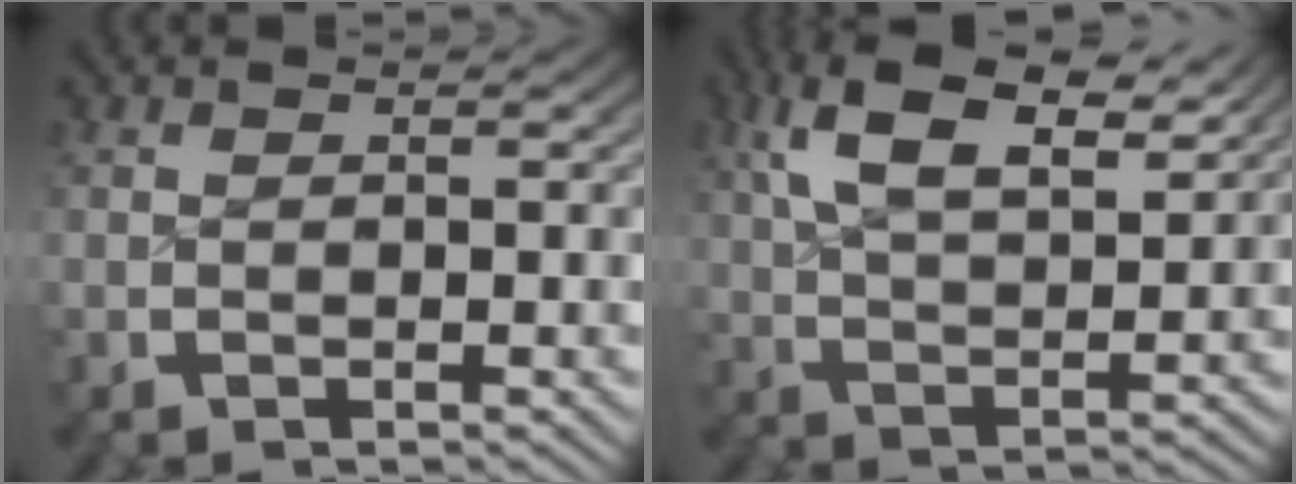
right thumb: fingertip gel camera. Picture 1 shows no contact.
{"total": 7.7, "force": [4.8, 2.9, 5.3], "torque": [-0.099, 0.010, 0.083]}